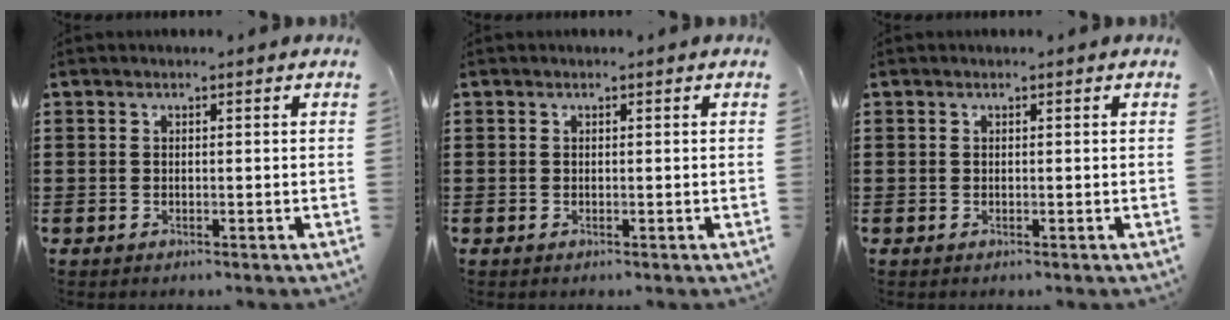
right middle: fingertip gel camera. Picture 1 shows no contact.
{"total": 0.0}
{"total": 0.0}